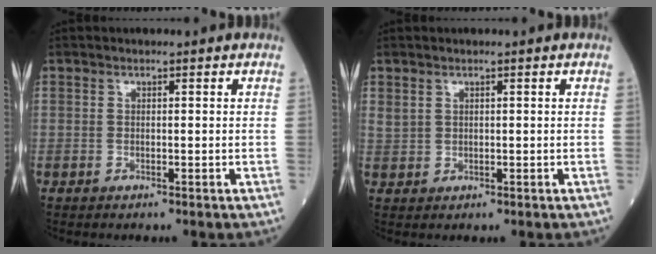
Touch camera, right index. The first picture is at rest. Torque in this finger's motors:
{"motor_torque": [0.29, 0.17, 0.03, 0.05]}